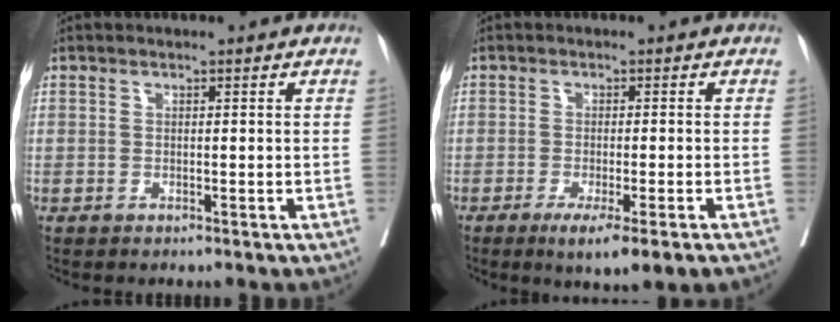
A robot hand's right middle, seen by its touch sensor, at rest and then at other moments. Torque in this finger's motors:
{"motor_torque": [0.75, -0.59, 0.20, 0.07]}